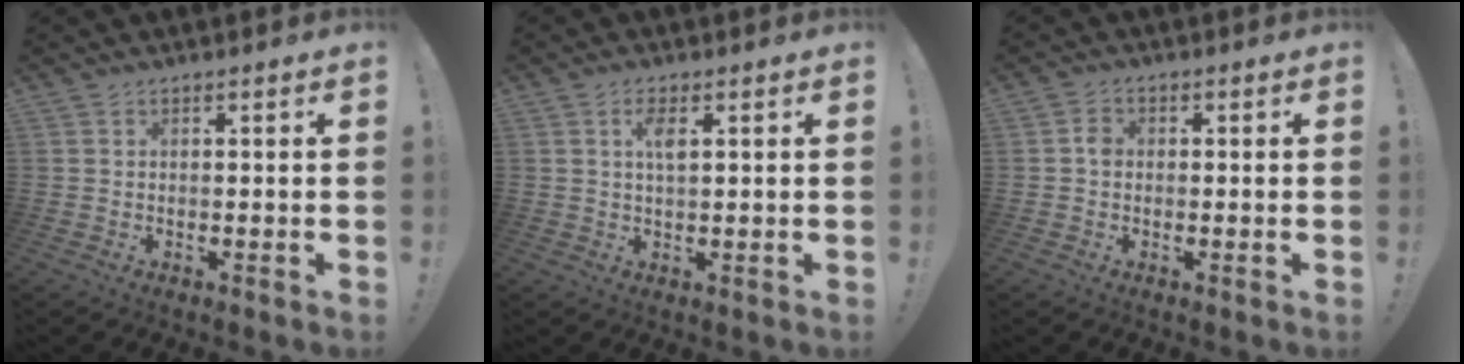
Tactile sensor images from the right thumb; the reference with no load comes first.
{"total": 4.0, "force": [1.3, 1.4, 3.5], "torque": [-0.061, 0.000, 0.019]}
{"total": 2.7, "force": [-0.3, 2.2, 1.6], "torque": [-0.029, 0.009, -0.007]}